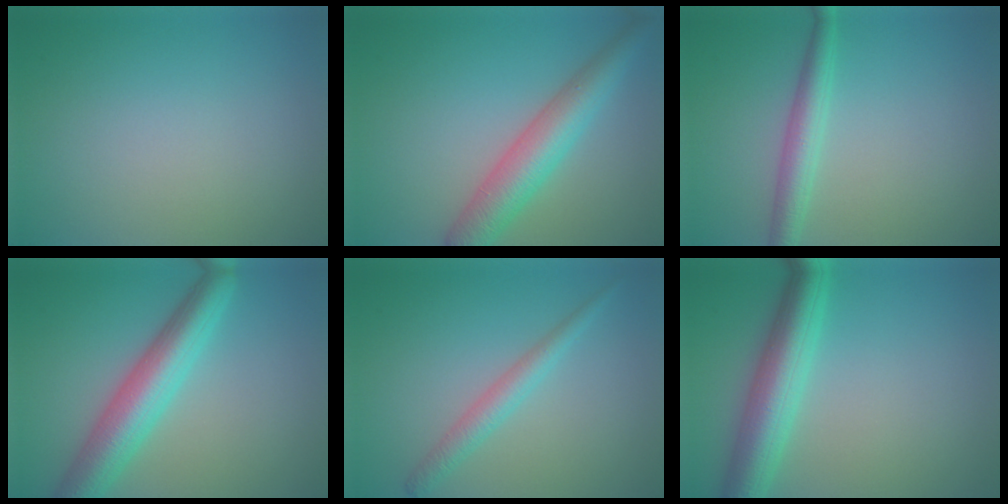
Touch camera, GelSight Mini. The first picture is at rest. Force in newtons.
{"total": 5.8, "press": 5.8, "slide": 0.2}
{"total": 3.0, "press": 3.0, "slide": 0.1}
{"total": 6.9, "press": 6.9, "slide": 0.2}
{"total": 2.4, "press": 2.4, "slide": 0.1}
{"total": 6.2, "press": 6.2, "slide": 0.3}